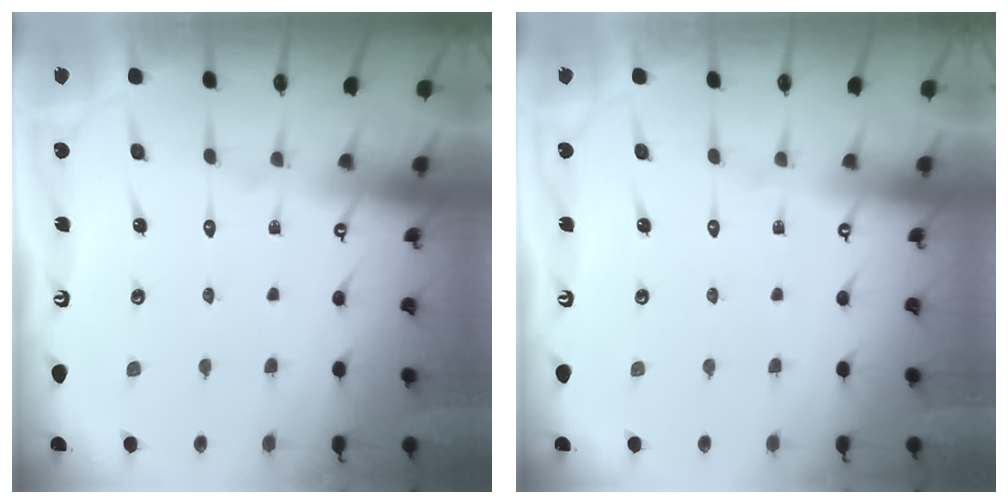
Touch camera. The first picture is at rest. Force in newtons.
{"total": 0.0}